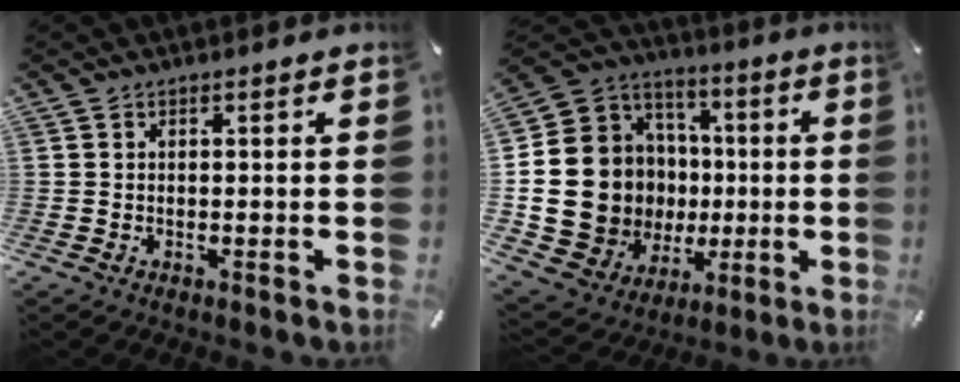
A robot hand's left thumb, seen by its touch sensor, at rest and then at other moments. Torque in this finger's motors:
{"motor_torque": [1.04, 1.99, 1.86, 0.24, 0.48]}